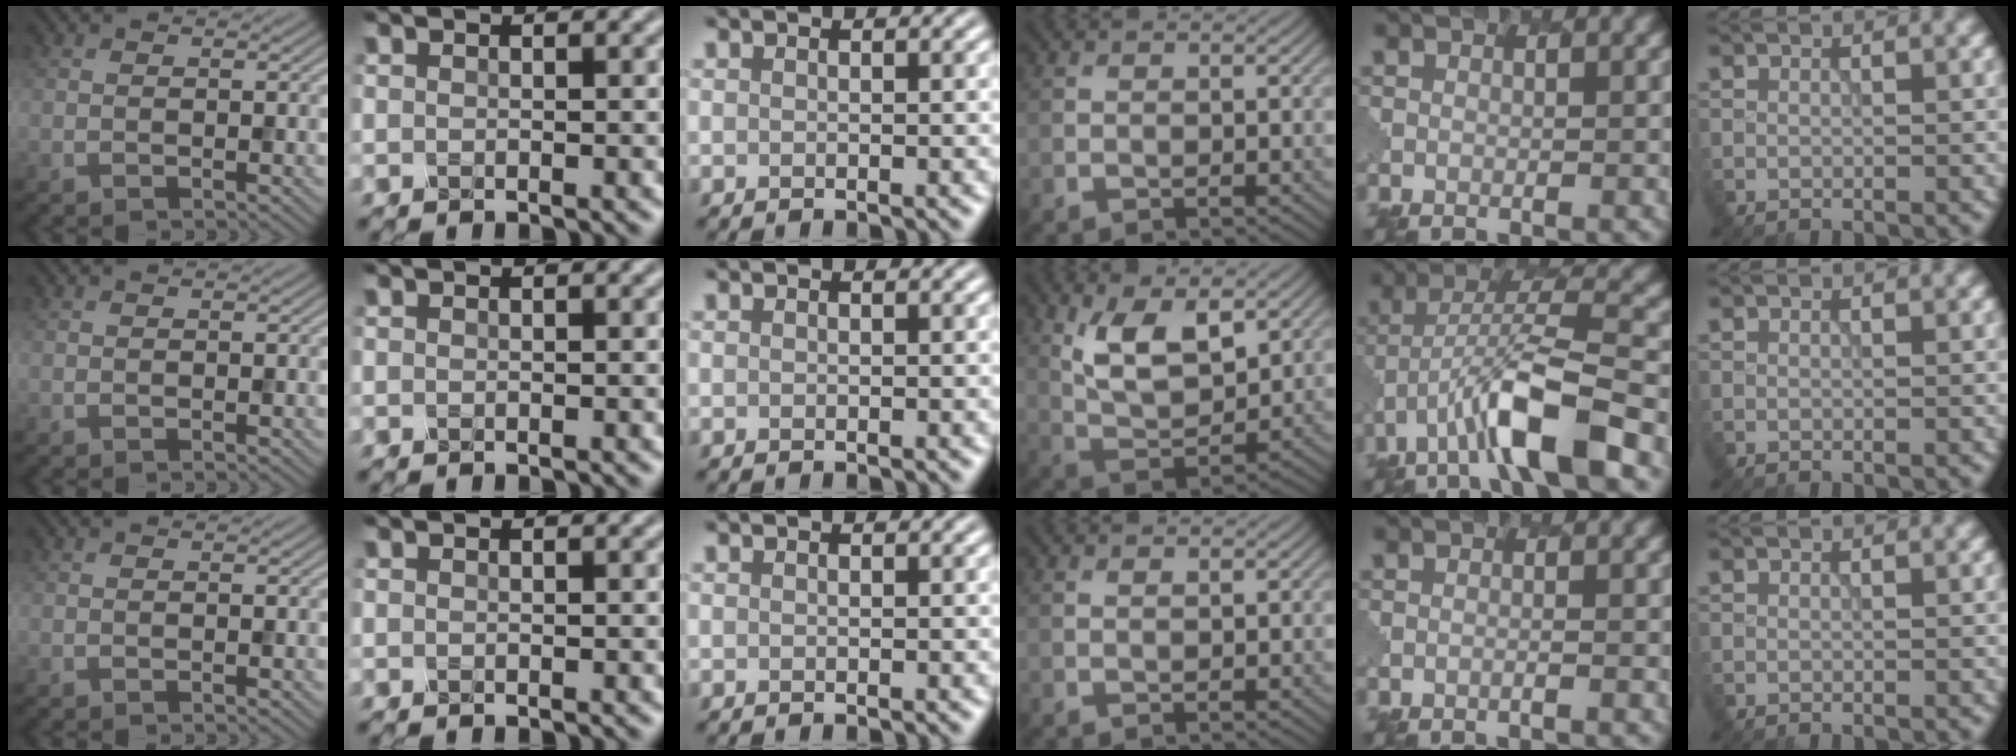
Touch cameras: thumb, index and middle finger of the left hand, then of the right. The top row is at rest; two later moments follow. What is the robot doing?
{"motion": "insert", "object": "pen bag"}